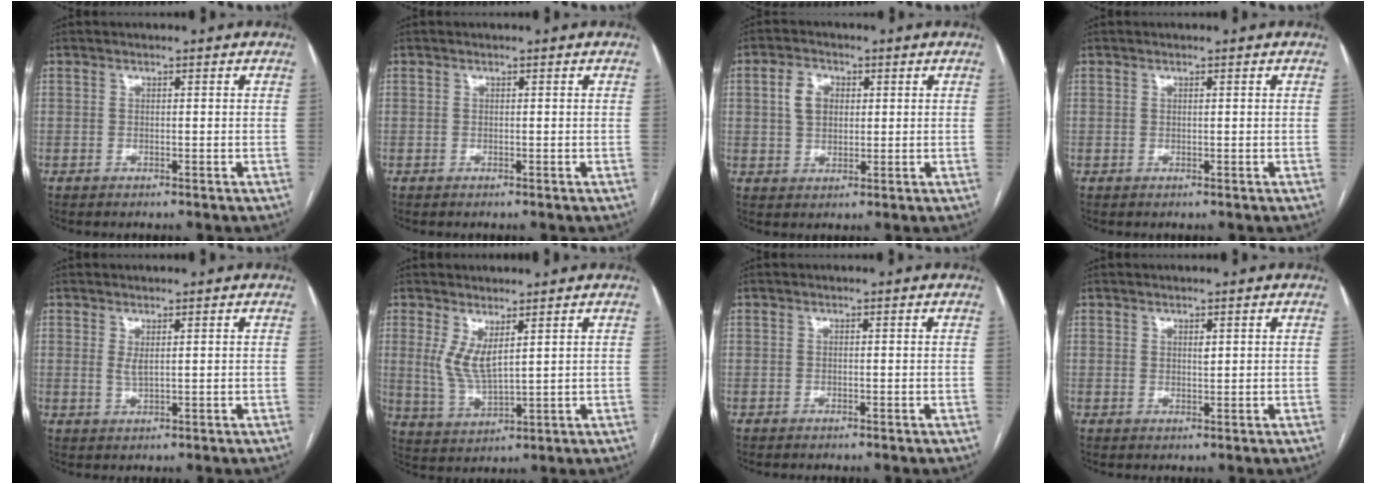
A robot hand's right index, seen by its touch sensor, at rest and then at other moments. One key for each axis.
{"total": 0.0}
{"total": 4.7, "fx": 1.1, "fy": 3.4, "fz": 3.1, "tx": -0.064, "ty": 0.012, "tz": 0.022}
{"total": 0.0}
{"total": 1.4, "fx": 0.6, "fy": 0.3, "fz": 1.3, "tx": -0.029, "ty": -0.006, "tz": 0.015}
{"total": 5.4, "fx": 2.3, "fy": 1.2, "fz": 4.8, "tx": -0.107, "ty": -0.011, "tz": 0.057}
{"total": 0.0}
{"total": 1.0, "fx": 0.5, "fy": 0.4, "fz": 0.8, "tx": -0.014, "ty": -0.003, "tz": 0.010}